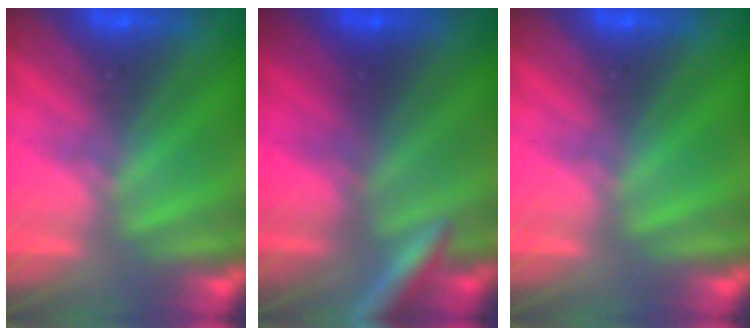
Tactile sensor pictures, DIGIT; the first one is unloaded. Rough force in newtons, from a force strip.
{"total": 3.0}
{"total": 0.0}